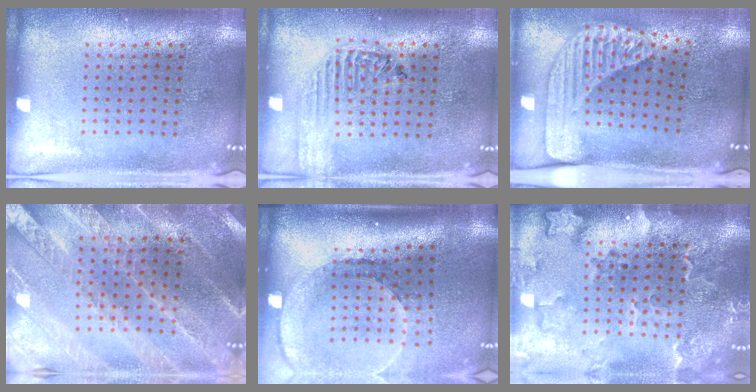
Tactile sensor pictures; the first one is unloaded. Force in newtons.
{"total": 1.7, "press": 1.6, "slide": 0.6}
{"total": 2.5, "press": 1.7, "slide": 1.8}
{"total": 2.3, "press": 2.3, "slide": 0.3}
{"total": 2.6, "press": 1.8, "slide": 1.9}
{"total": 2.8, "press": 2.3, "slide": 1.6}